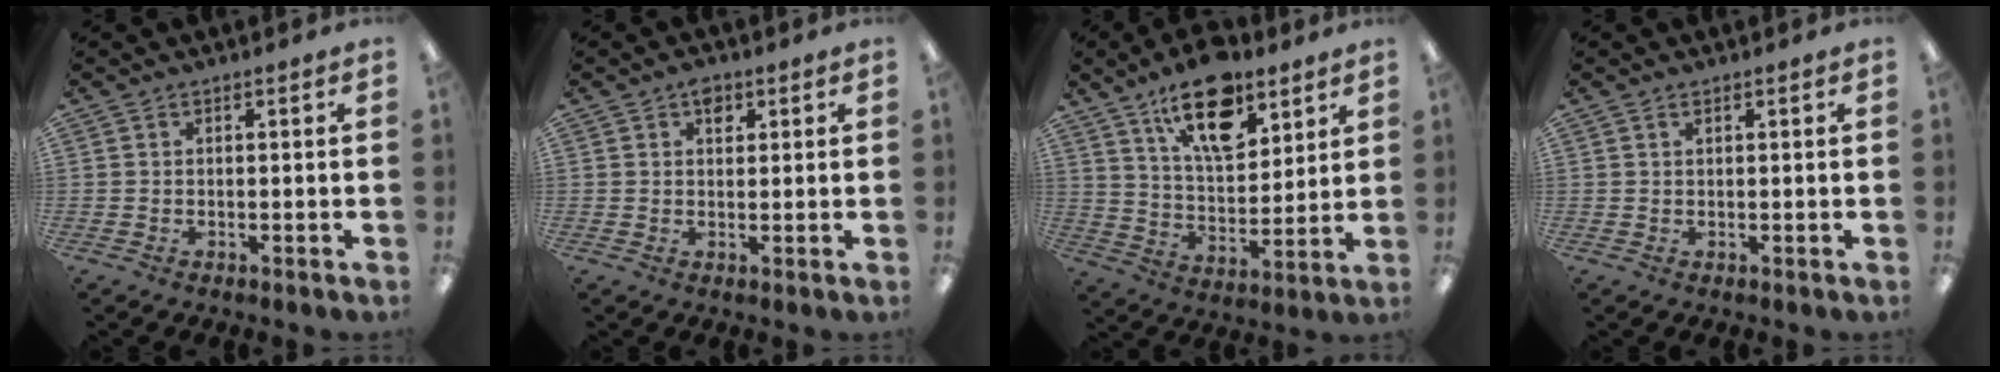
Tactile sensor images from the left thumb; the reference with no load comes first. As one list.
[{"total": 2.8, "force": [1.4, 1.8, 1.5], "torque": [-0.008, -0.006, 0.020]}, {"total": 17.0, "force": [10.7, 8.2, 10.4], "torque": [-0.159, -0.047, 0.184]}, {"total": 0.7, "force": [0.4, 0.3, 0.5], "torque": [-0.010, 0.002, 0.008]}]